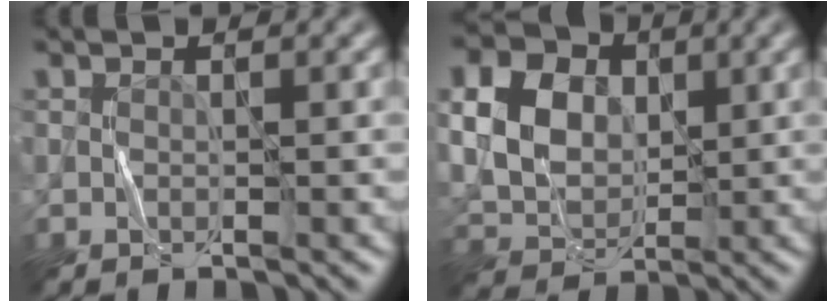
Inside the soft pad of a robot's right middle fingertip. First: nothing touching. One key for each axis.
{"total": 10.3, "fx": 2.6, "fy": 8.0, "fz": 6.0, "tx": -0.135, "ty": 0.032, "tz": 0.043}